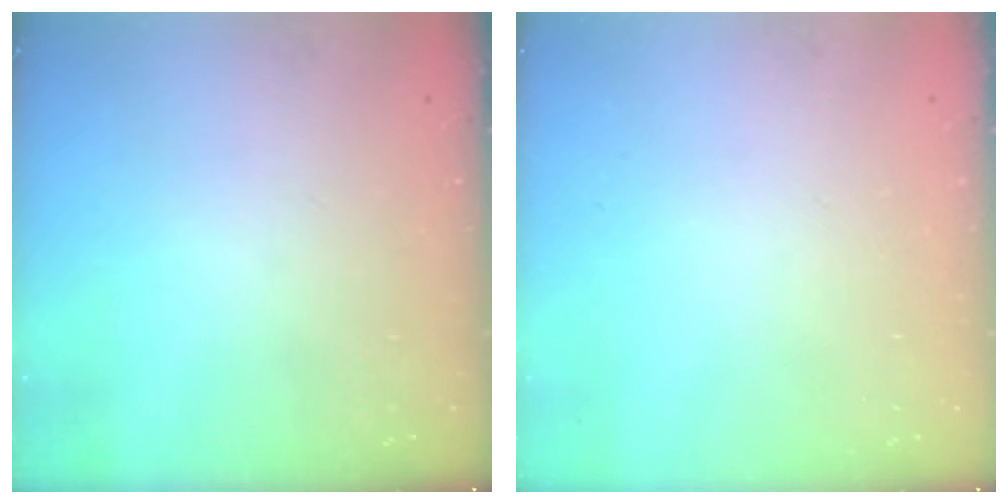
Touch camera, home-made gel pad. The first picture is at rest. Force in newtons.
{"total": 0.0}